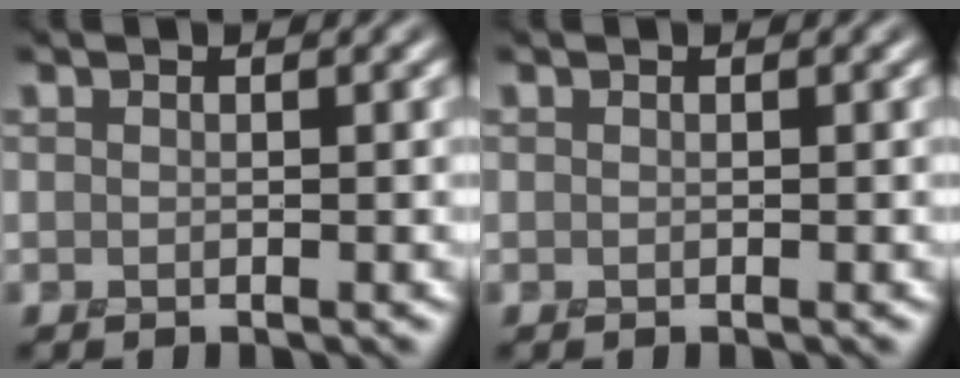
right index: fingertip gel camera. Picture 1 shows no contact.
{"total": 0.0}